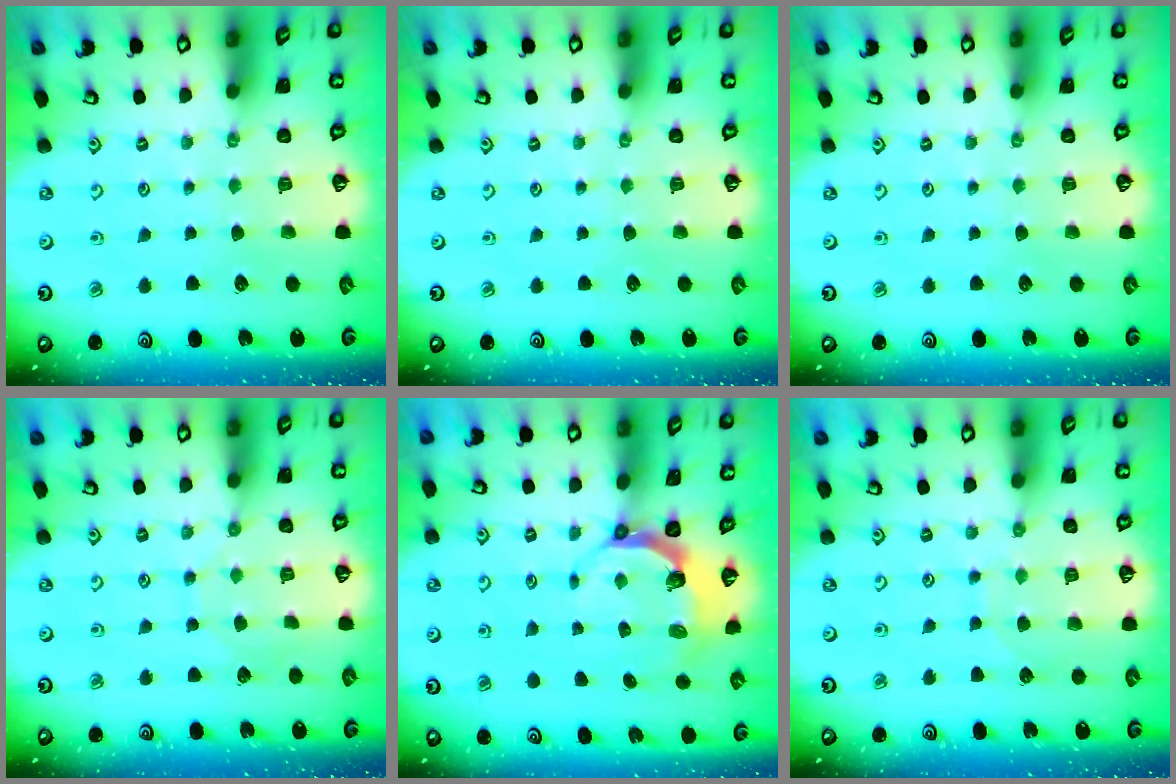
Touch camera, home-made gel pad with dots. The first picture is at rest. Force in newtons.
{"total": 0.0}
{"total": 0.0}
{"total": 3.8, "press": 3.8, "slide": 0.3}
{"total": 5.4, "press": 4.3, "slide": 3.2}
{"total": 5.7, "press": 5.7, "slide": 0.6}